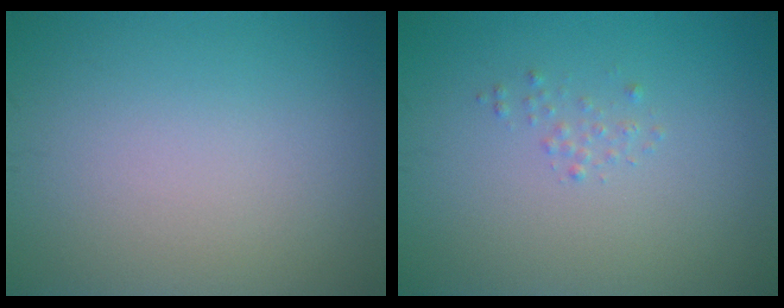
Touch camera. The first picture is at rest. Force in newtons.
{"total": 0.7, "press": 0.7, "slide": 0.1}